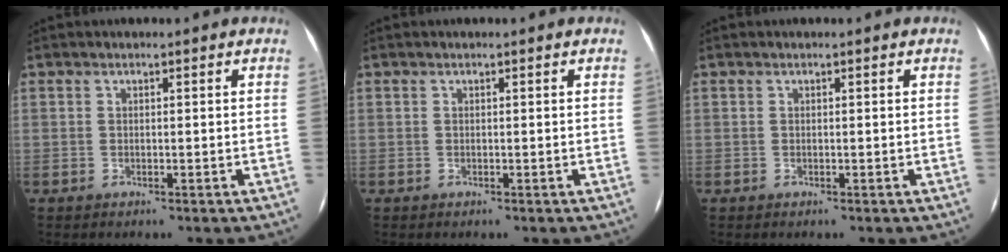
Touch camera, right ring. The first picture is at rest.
{"total": 0.0}
{"total": 0.0}